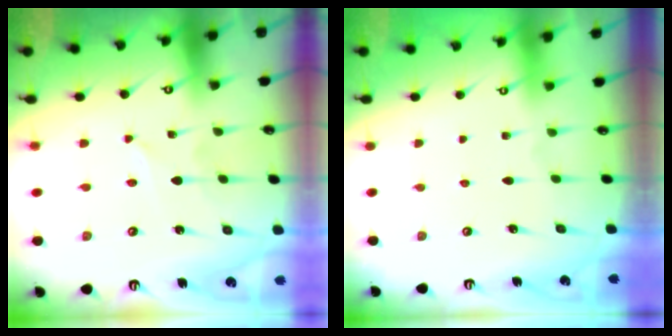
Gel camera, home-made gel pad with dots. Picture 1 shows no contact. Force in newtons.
{"total": 0.0}